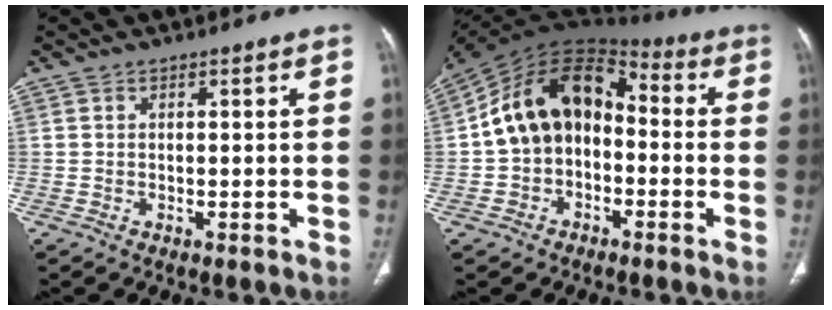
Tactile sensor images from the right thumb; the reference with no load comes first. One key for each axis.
{"total": 15.7, "fx": -1.0, "fy": 11.3, "fz": 10.9, "tx": -0.162, "ty": 0.051, "tz": -0.031}